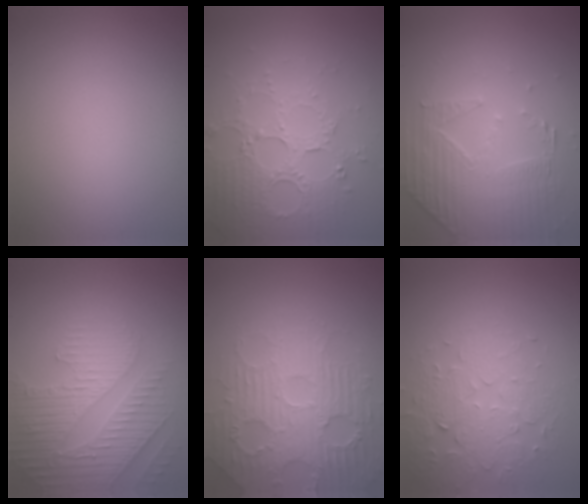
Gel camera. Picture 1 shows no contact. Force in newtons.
{"total": 5.3, "press": 3.8, "slide": 3.7}
{"total": 5.0, "press": 3.7, "slide": 3.4}
{"total": 4.8, "press": 4.3, "slide": 2.0}
{"total": 5.0, "press": 4.9, "slide": 1.2}
{"total": 4.0, "press": 3.5, "slide": 1.8}